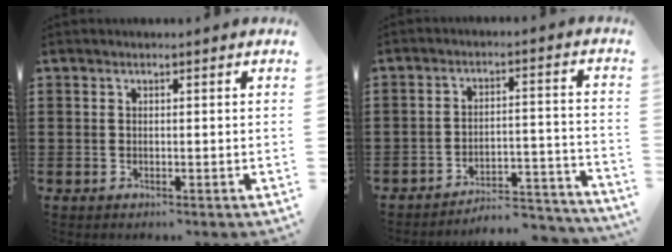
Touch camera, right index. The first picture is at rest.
{"total": 5.1, "force": [-4.9, 0.5, 1.4], "torque": [-0.026, 0.004, -0.099]}